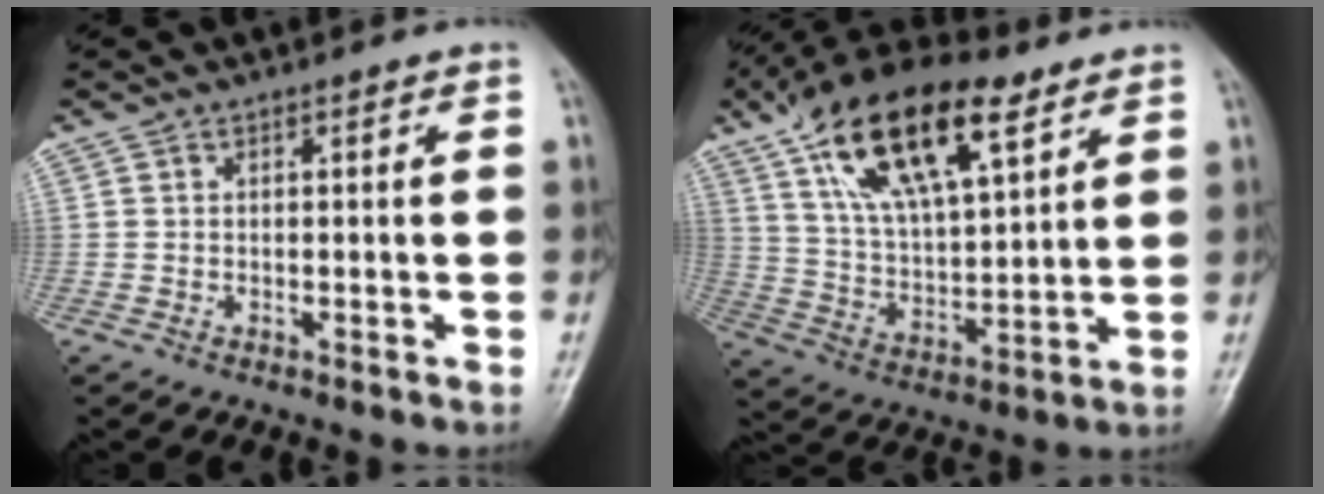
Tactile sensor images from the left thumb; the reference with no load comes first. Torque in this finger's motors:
{"motor_torque": [1.26, 1.84, 1.78, -0.99, 0.44]}